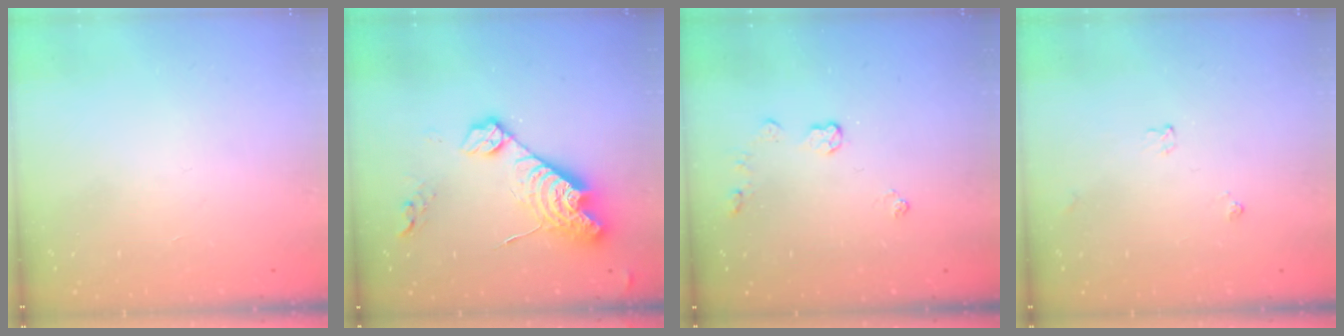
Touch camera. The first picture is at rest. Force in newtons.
{"total": 15.2, "press": 15.2, "slide": 1.1}
{"total": 3.6, "press": 3.6, "slide": 0.4}
{"total": 3.6, "press": 3.5, "slide": 0.5}